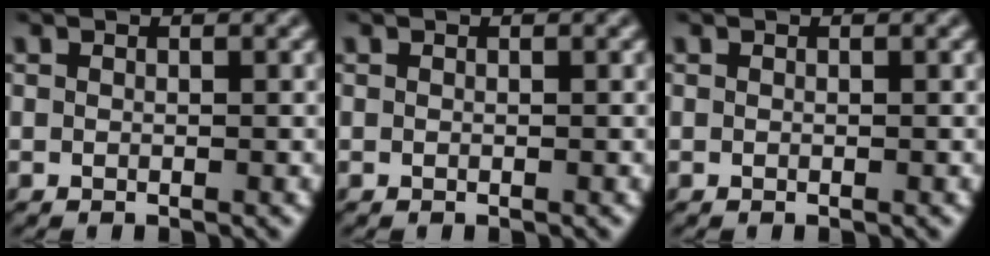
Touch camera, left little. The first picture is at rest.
{"total": 0.0}
{"total": 0.0}